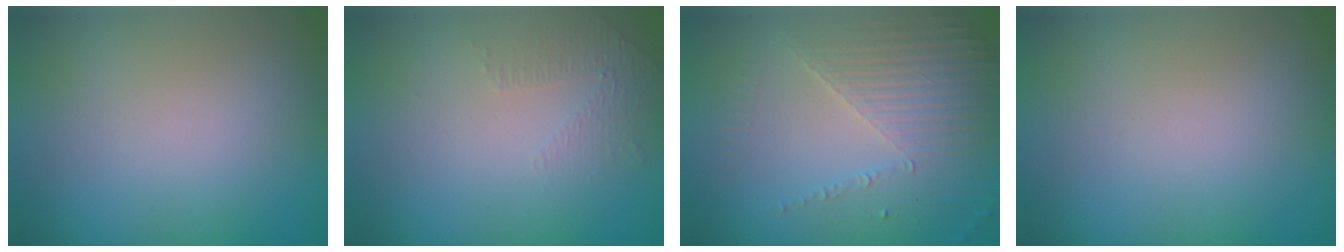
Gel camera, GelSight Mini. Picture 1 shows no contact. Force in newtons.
{"total": 1.1, "press": 0.6, "slide": 1.0}
{"total": 3.7, "press": 3.3, "slide": 1.5}
{"total": 0.0}